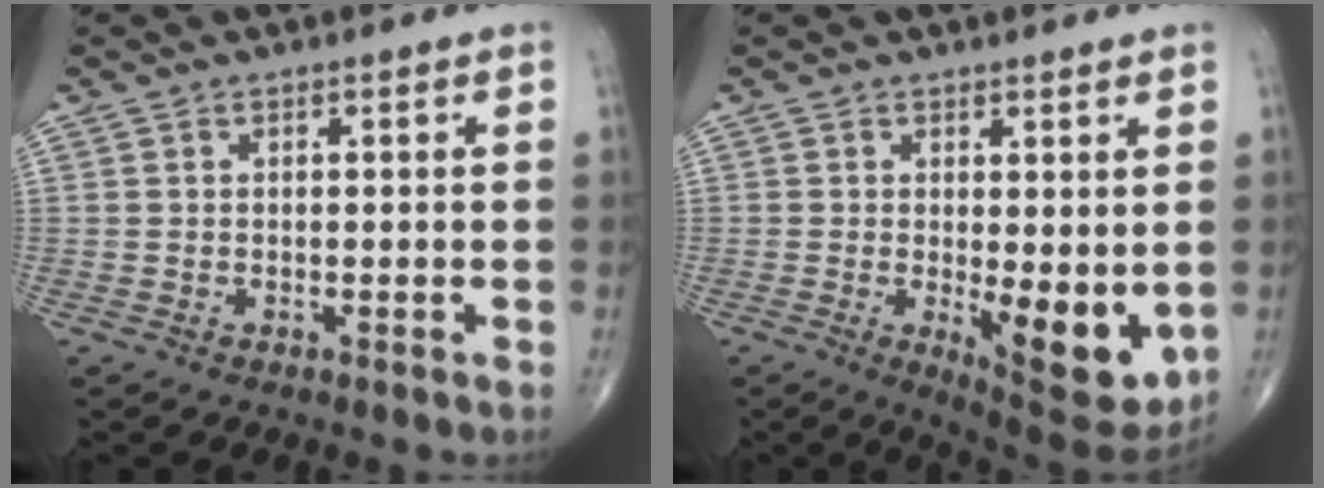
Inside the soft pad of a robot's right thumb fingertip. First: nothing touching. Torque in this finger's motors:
{"motor_torque": [0.88, 2.49, 0.14, -0.08, 0.32]}